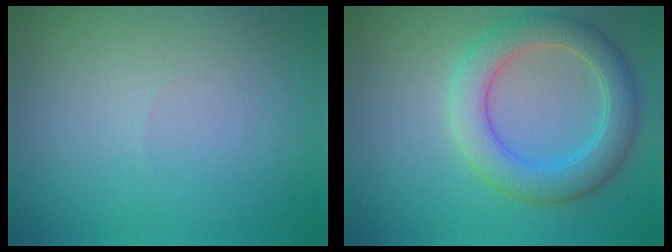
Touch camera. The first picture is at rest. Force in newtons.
{"total": 5.0, "press": 5.0, "slide": 0.2}